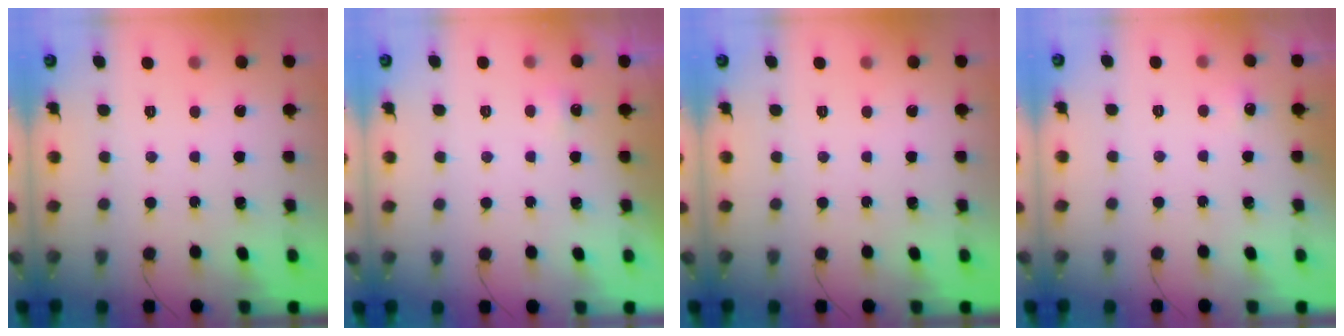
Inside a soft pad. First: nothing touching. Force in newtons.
{"total": 2.3, "press": 2.2, "slide": 0.7}
{"total": 0.0}
{"total": 11.2, "press": 3.5, "slide": 10.6}